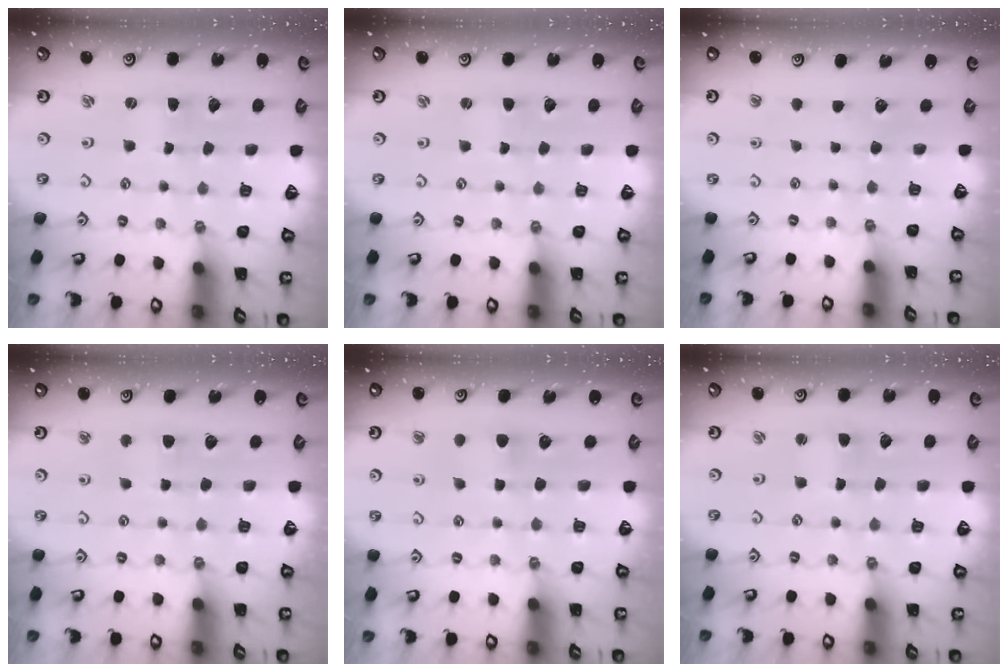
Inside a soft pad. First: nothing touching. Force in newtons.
{"total": 0.0}
{"total": 0.0}
{"total": 3.2, "press": 3.2, "slide": 0.4}
{"total": 5.5, "press": 5.5, "slide": 0.6}
{"total": 1.0, "press": 1.0, "slide": 0.2}